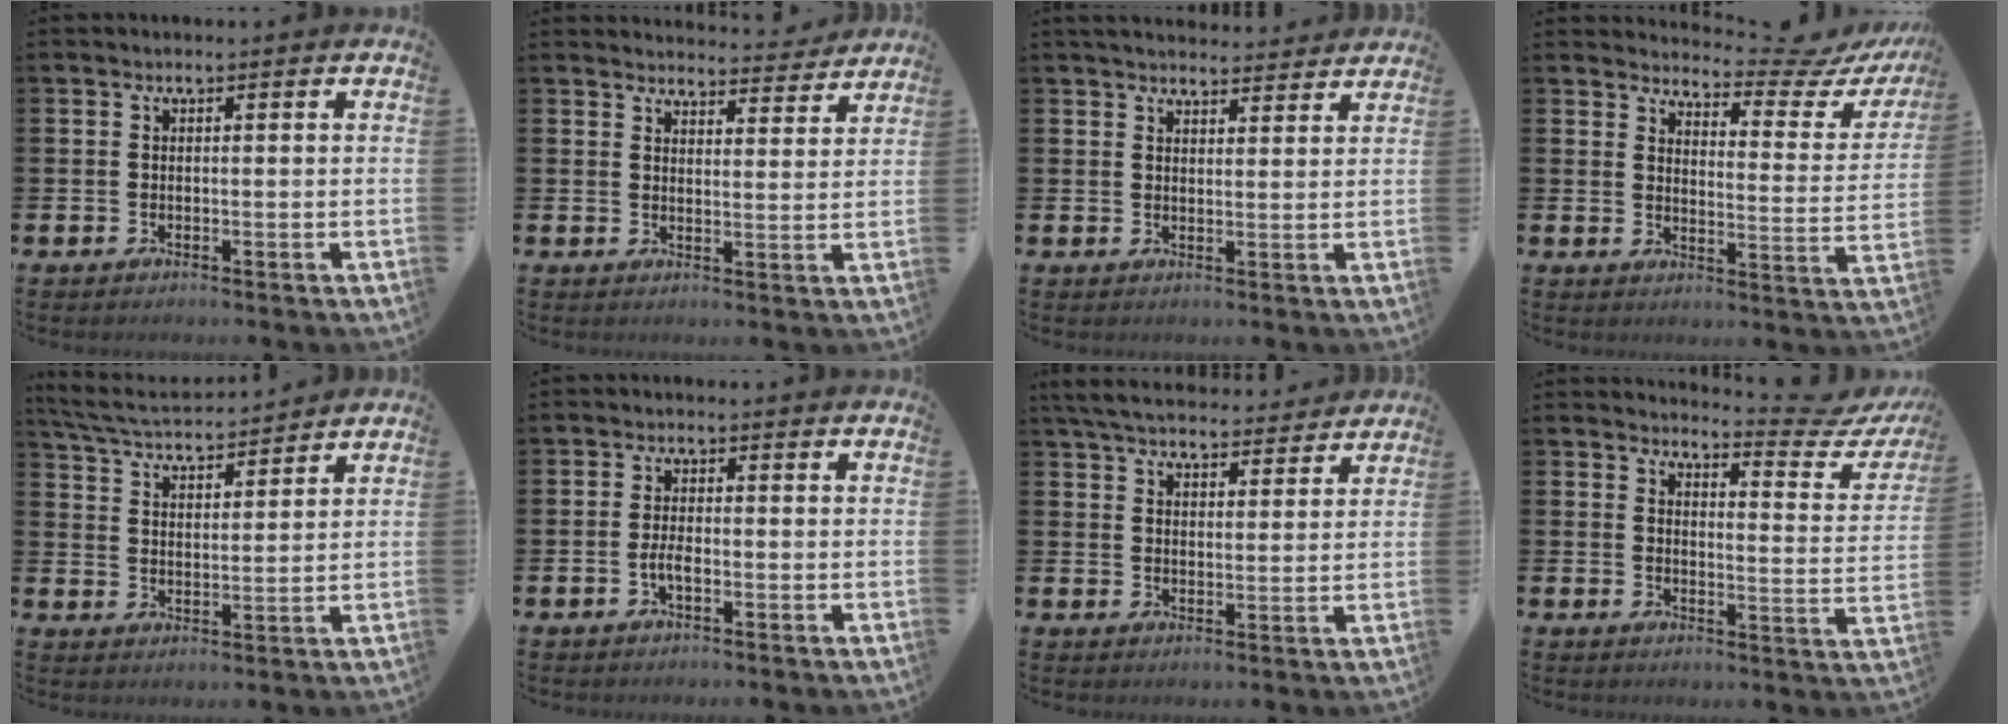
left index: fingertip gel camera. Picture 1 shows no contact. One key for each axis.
{"total": 4.3, "fx": 4.2, "fy": 0.4, "fz": 0.0, "tx": -0.002, "ty": -0.032, "tz": 0.074}
{"total": 3.6, "fx": 3.6, "fy": 0.6, "fz": 0.3, "tx": -0.012, "ty": -0.017, "tz": 0.066}
{"total": 5.6, "fx": 5.3, "fy": 0.9, "fz": 1.6, "tx": -0.038, "ty": -0.045, "tz": 0.084}
{"total": 5.2, "fx": 5.1, "fy": 0.6, "fz": 1.0, "tx": -0.045, "ty": -0.032, "tz": 0.089}
{"total": 2.2, "fx": -0.7, "fy": 0.8, "fz": 1.9, "tx": -0.035, "ty": 0.002, "tz": -0.015}
{"total": 5.9, "fx": 5.7, "fy": 1.1, "fz": 1.1, "tx": -0.040, "ty": -0.034, "tz": 0.101}
{"total": 4.5, "fx": 4.3, "fy": 0.4, "fz": 1.5, "tx": -0.020, "ty": -0.040, "tz": 0.063}